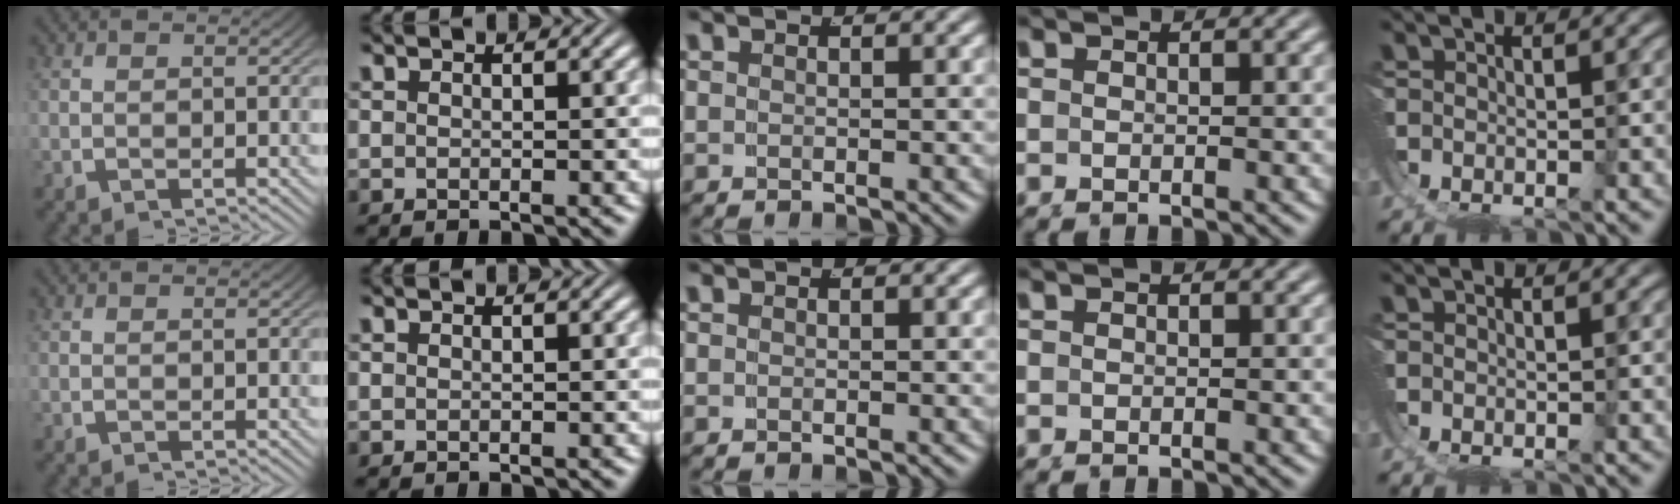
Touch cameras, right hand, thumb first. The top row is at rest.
{}